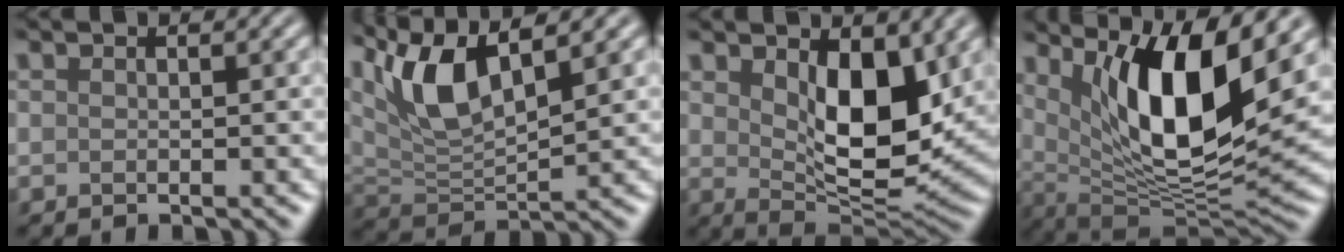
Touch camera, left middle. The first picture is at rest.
{"total": 7.5, "force": [4.0, 2.6, 5.8], "torque": [-0.125, 0.007, 0.073]}
{"total": 7.8, "force": [2.2, 3.8, 6.5], "torque": [-0.111, -0.017, 0.043]}
{"total": 11.0, "force": [4.3, 3.1, 9.6], "torque": [-0.154, -0.020, 0.085]}